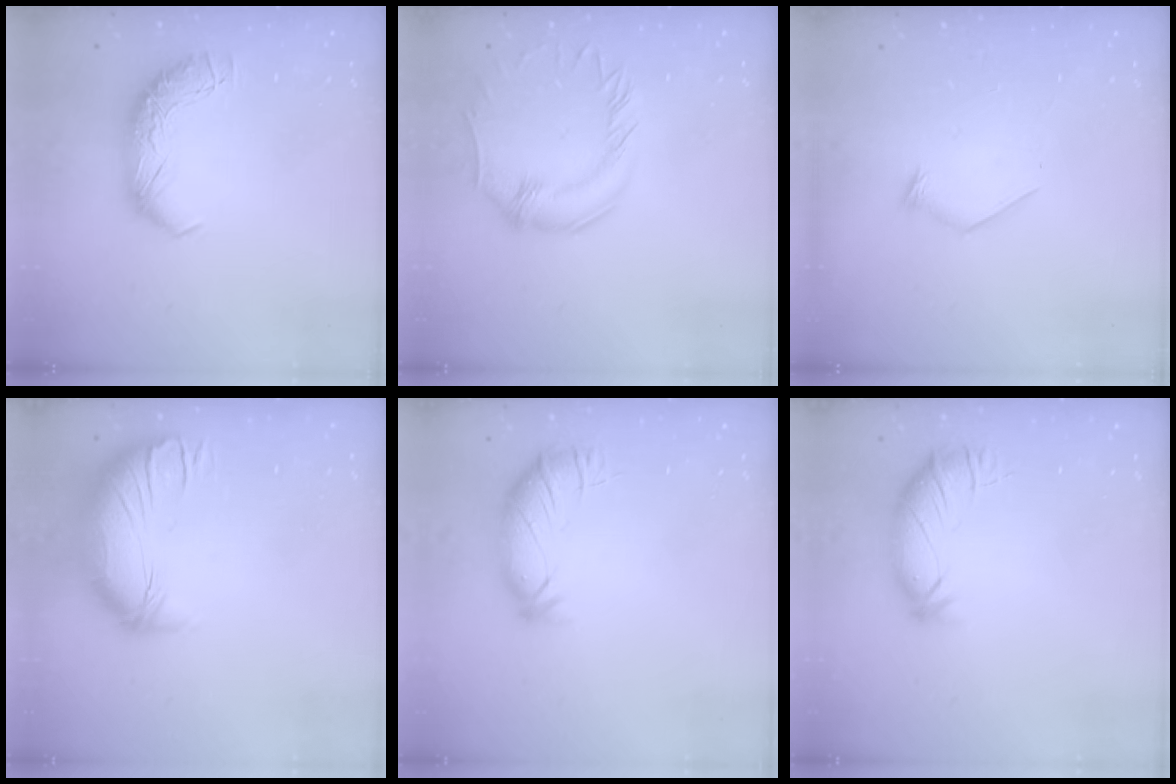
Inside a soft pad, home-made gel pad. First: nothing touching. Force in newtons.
{"total": 1.5, "press": 1.3, "slide": 0.6}
{"total": 7.0, "press": 6.9, "slide": 0.7}
{"total": 2.5, "press": 1.2, "slide": 2.2}
{"total": 3.1, "press": 2.5, "slide": 1.9}
{"total": 3.0, "press": 2.4, "slide": 1.9}